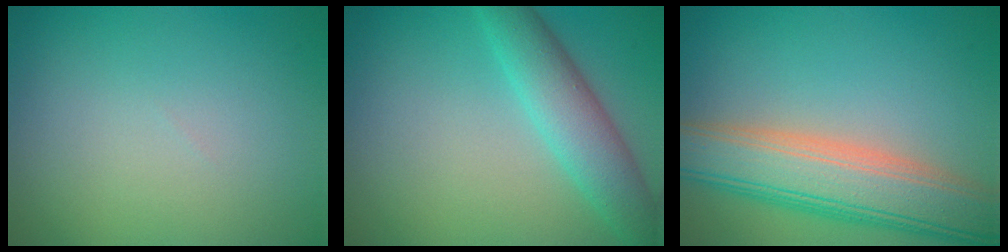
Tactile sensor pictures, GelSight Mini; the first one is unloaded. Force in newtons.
{"total": 4.8, "press": 4.8, "slide": 0.2}
{"total": 8.2, "press": 8.2, "slide": 0.5}